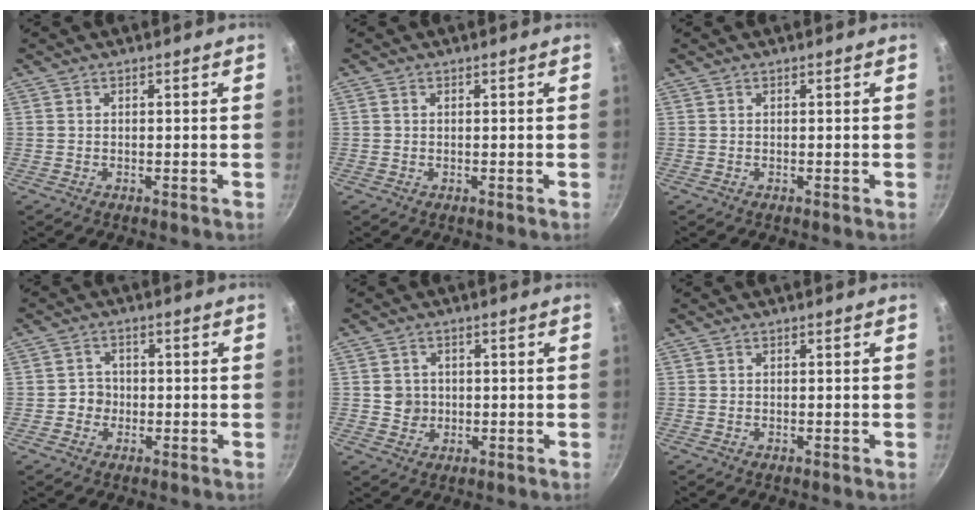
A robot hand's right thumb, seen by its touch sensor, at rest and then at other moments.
{"total": 0.6, "force": [0.1, 0.5, 0.2], "torque": [-0.002, 0.003, 0.001]}
{"total": 0.0}
{"total": 3.1, "force": [-0.8, 2.8, 0.9], "torque": [0.009, 0.010, -0.018]}
{"total": 3.6, "force": [0.1, 3.4, 1.0], "torque": [0.002, 0.005, 0.001]}
{"total": 0.0}